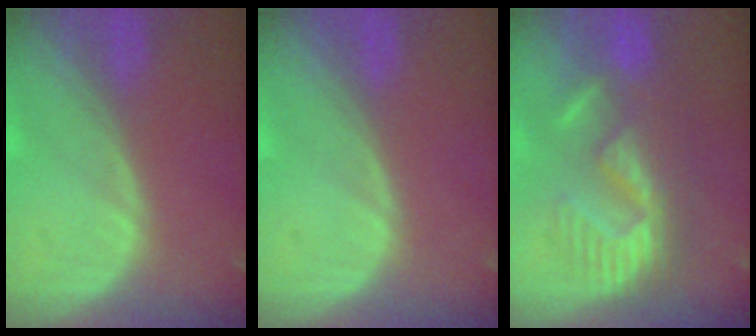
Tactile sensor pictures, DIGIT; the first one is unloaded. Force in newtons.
{"total": 0.0}
{"total": 8.7, "press": 8.6, "slide": 1.5}